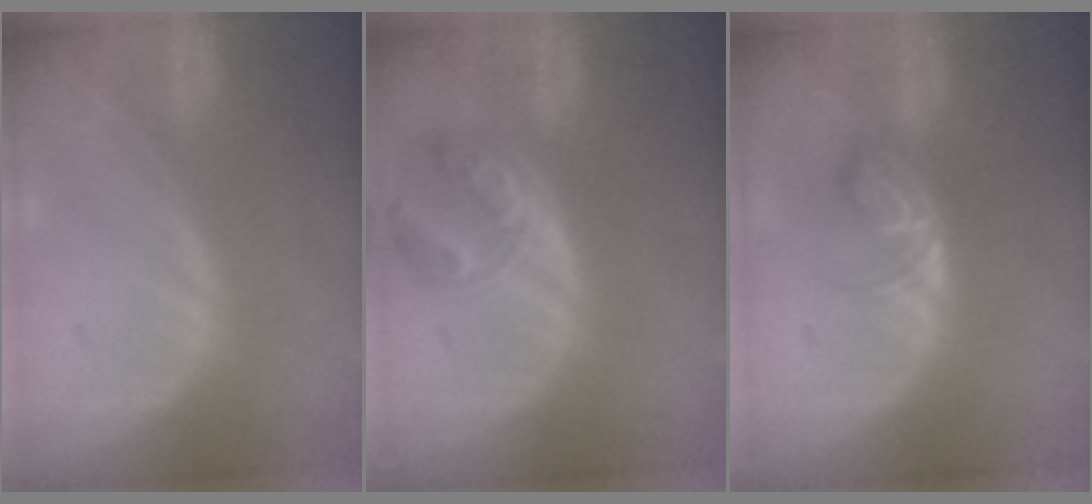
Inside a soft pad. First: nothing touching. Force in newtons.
{"total": 7.6, "press": 6.7, "slide": 3.7}
{"total": 5.7, "press": 4.7, "slide": 3.3}